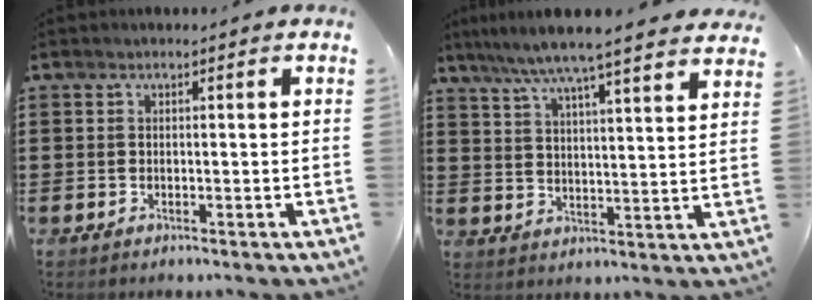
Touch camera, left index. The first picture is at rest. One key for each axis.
{"total": 6.7, "fx": 5.9, "fy": -0.6, "fz": 3.2, "tx": -0.085, "ty": -0.033, "tz": 0.098}